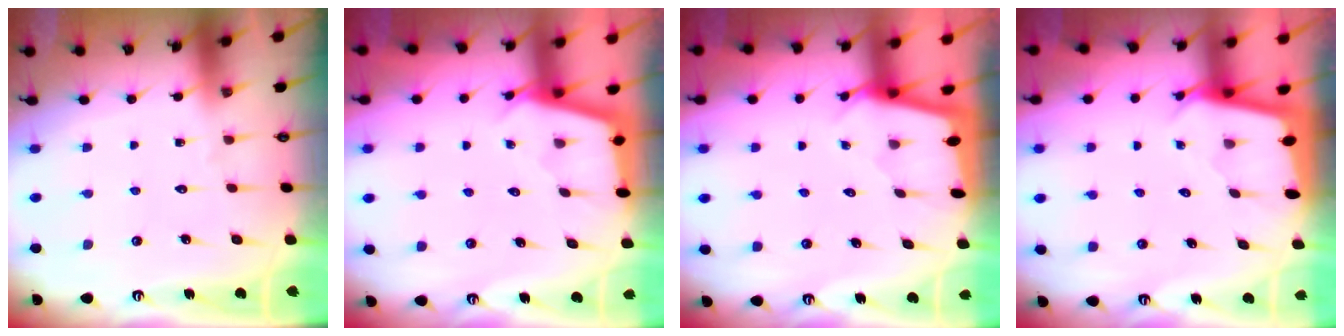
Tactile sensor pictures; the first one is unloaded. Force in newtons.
{"total": 3.0, "press": 3.0, "slide": 0.3}
{"total": 1.7, "press": 1.6, "slide": 0.3}
{"total": 2.5, "press": 2.5, "slide": 0.1}